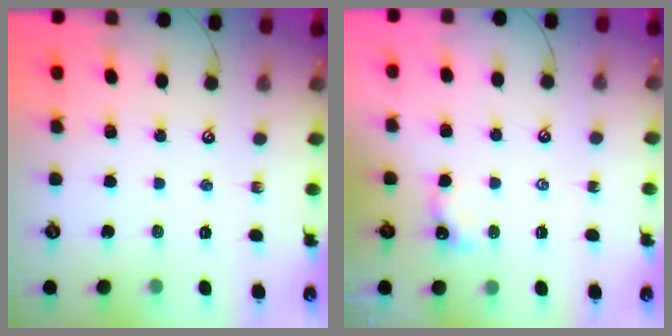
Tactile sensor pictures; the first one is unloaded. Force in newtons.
{"total": 0.9, "press": 0.8, "slide": 0.3}